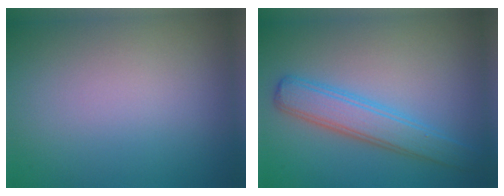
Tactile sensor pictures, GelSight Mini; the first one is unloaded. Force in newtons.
{"total": 3.9, "press": 3.9, "slide": 0.2}